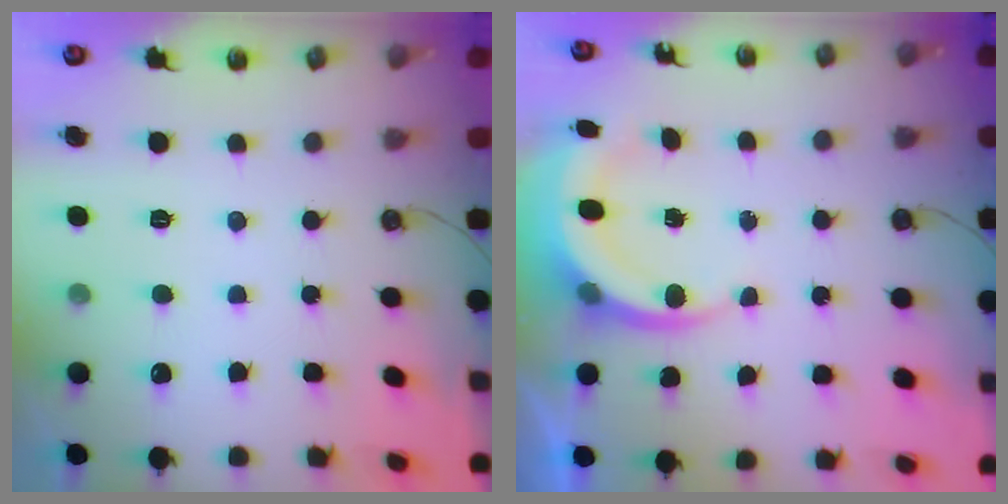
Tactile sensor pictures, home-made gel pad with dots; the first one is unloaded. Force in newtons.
{"total": 6.2, "press": 6.0, "slide": 1.3}